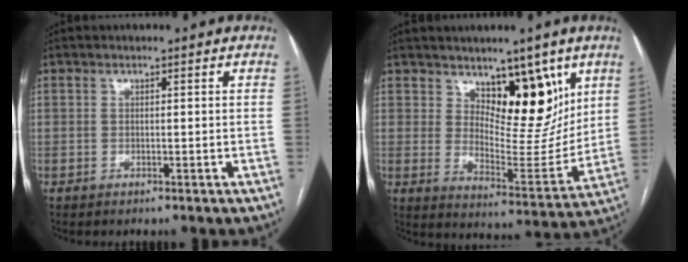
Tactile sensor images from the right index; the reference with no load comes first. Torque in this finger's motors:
{"motor_torque": [0.40, 0.47, 0.13, 0.08]}